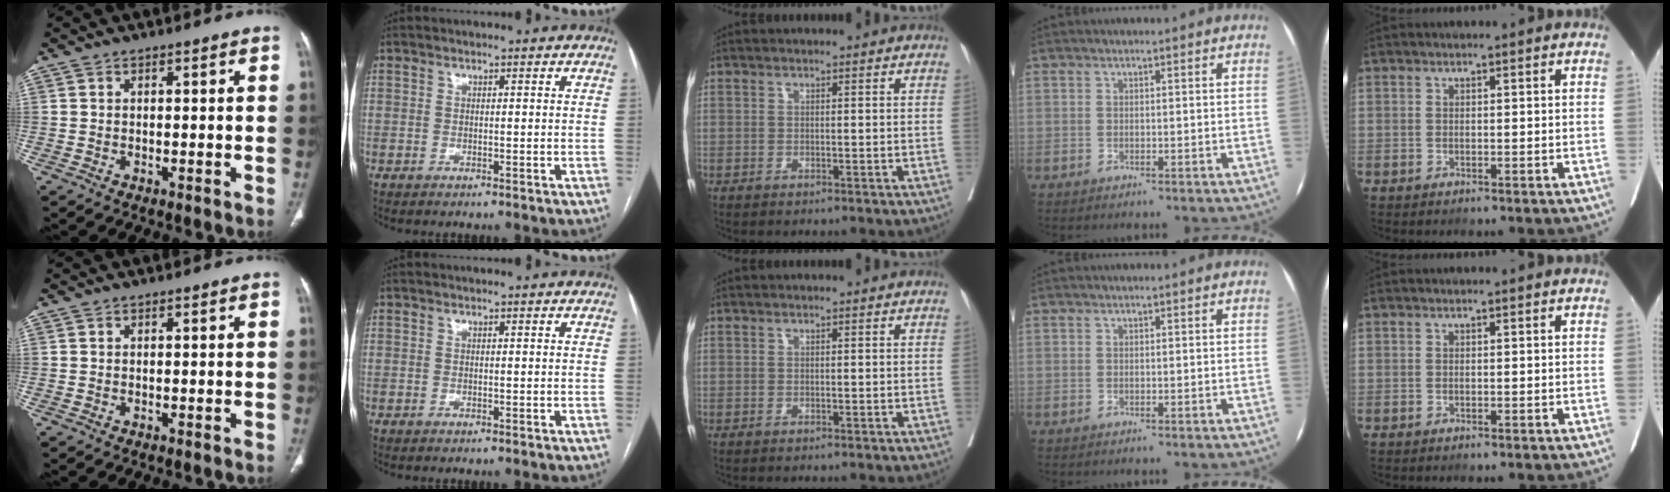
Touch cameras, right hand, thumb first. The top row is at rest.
{}